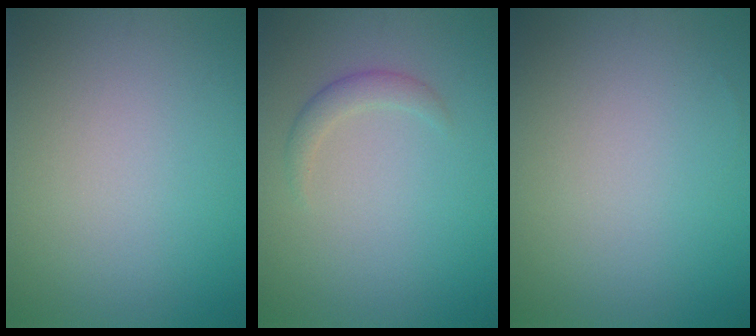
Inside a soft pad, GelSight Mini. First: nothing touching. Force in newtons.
{"total": 1.6, "press": 1.6, "slide": 0.0}
{"total": 0.0}